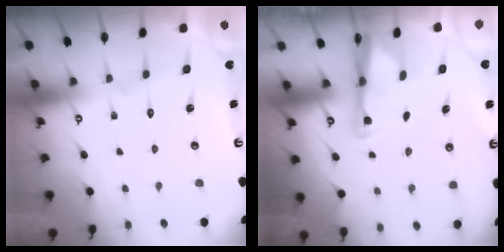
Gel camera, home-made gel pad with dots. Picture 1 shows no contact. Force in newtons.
{"total": 2.7, "press": 2.7, "slide": 0.4}